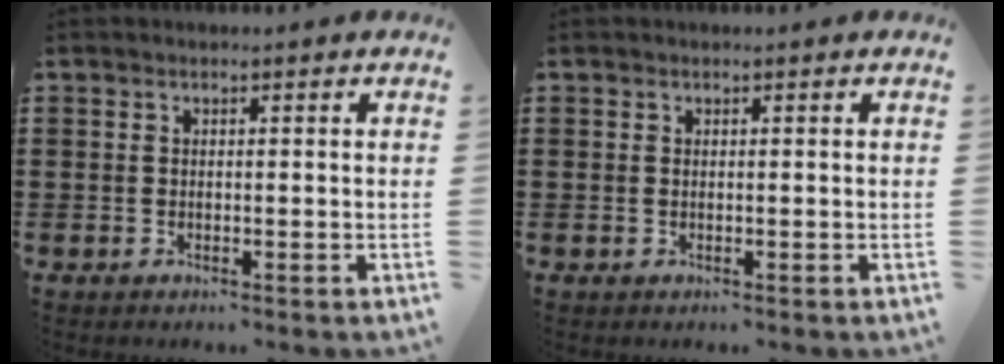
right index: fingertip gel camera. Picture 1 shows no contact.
{"total": 0.0}